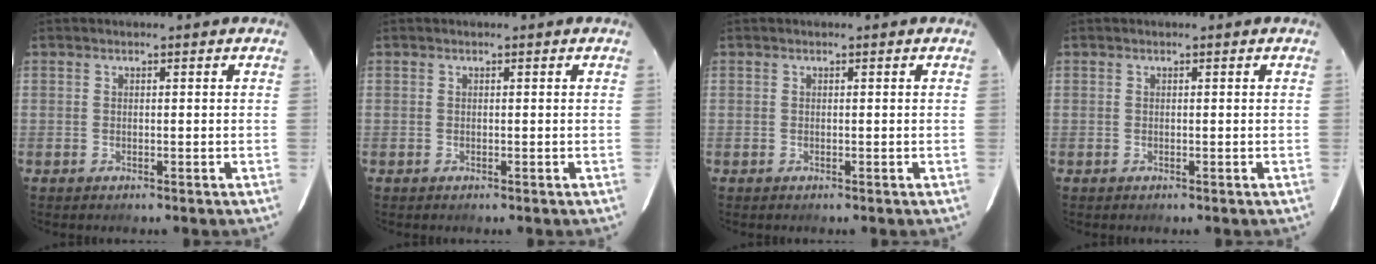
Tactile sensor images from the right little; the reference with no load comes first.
{"total": 0.0}
{"total": 0.0}
{"total": 0.0}